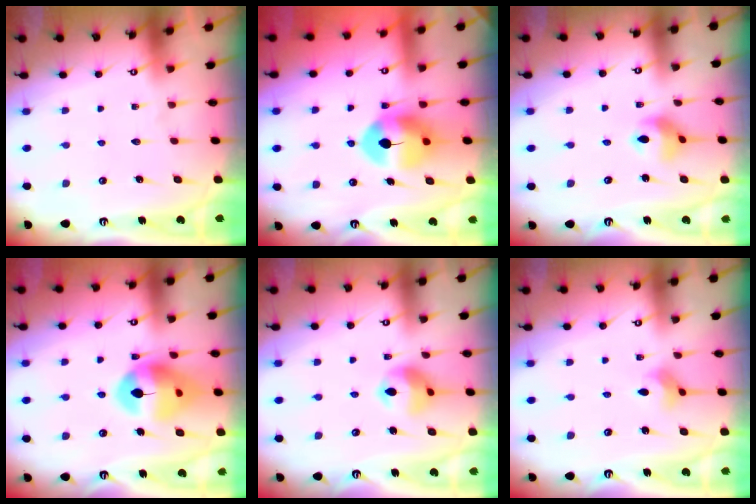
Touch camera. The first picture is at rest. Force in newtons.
{"total": 9.2, "press": 9.1, "slide": 1.3}
{"total": 6.9, "press": 6.9, "slide": 0.5}
{"total": 14.5, "press": 14.4, "slide": 2.0}
{"total": 10.6, "press": 10.5, "slide": 1.3}
{"total": 2.9, "press": 2.9, "slide": 0.3}